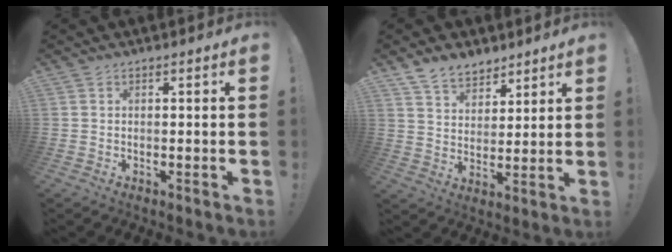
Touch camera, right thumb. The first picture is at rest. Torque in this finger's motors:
{"motor_torque": [0.99, 1.16, 0.20, 0.02, 0.00]}